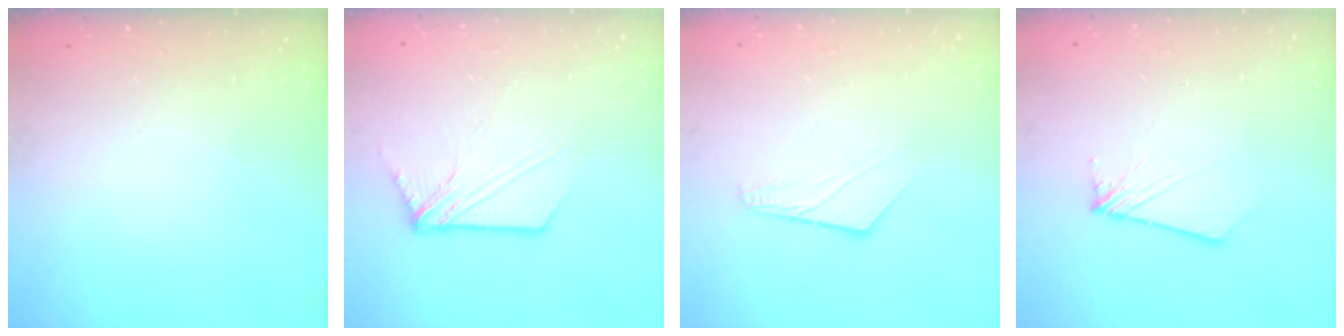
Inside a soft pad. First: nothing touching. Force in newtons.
{"total": 10.0, "press": 10.0, "slide": 0.8}
{"total": 7.2, "press": 7.2, "slide": 0.9}
{"total": 2.8, "press": 2.8, "slide": 0.3}